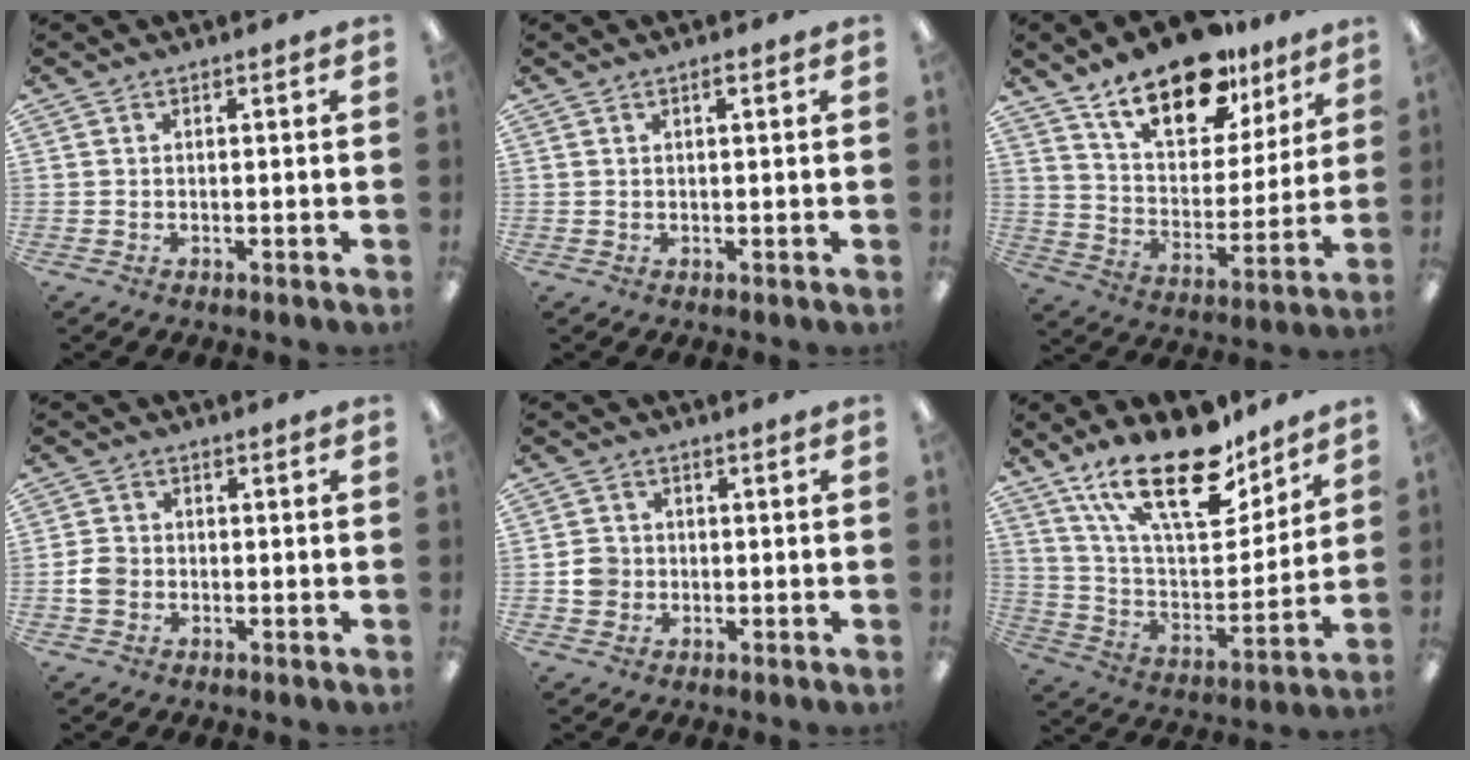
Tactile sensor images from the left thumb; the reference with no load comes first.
{"total": 1.1, "force": [0.7, 0.3, 0.8], "torque": [-0.010, -0.001, 0.010]}
{"total": 20.0, "force": [14.1, 9.2, 10.7], "torque": [-0.176, -0.077, 0.245]}
{"total": 3.8, "force": [-0.7, 3.3, 1.7], "torque": [-0.028, 0.008, -0.012]}
{"total": 4.2, "force": [-0.4, 4.0, 1.2], "torque": [-0.016, 0.006, -0.007]}
{"total": 23.8, "force": [16.0, 9.6, 14.6], "torque": [-0.242, -0.096, 0.279]}